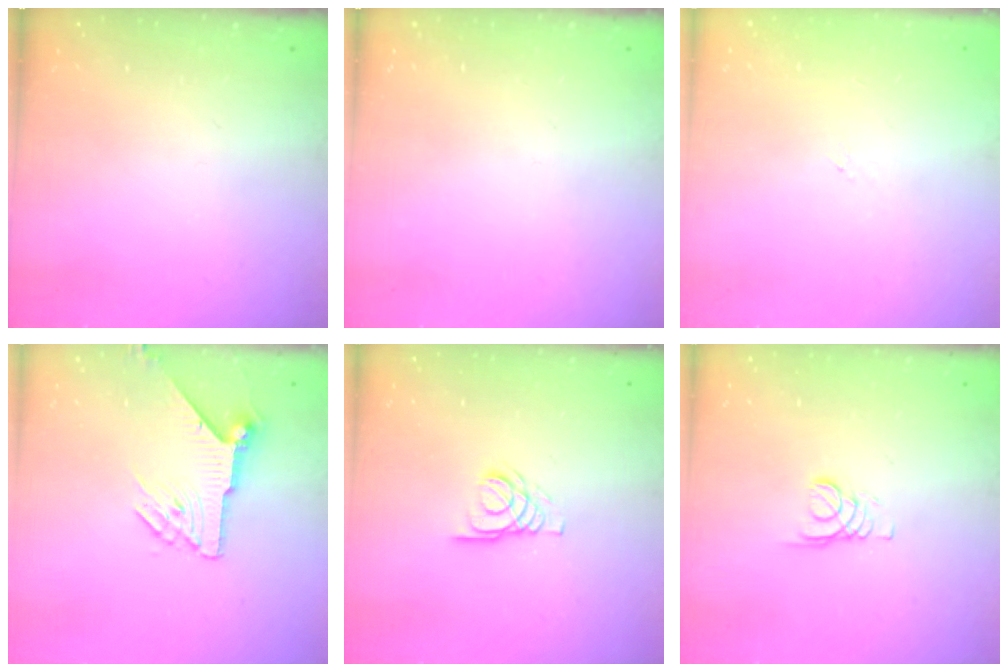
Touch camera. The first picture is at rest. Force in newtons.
{"total": 0.0}
{"total": 0.0}
{"total": 7.8, "press": 7.8, "slide": 0.2}
{"total": 2.8, "press": 2.8, "slide": 0.3}
{"total": 1.6, "press": 1.6, "slide": 0.2}